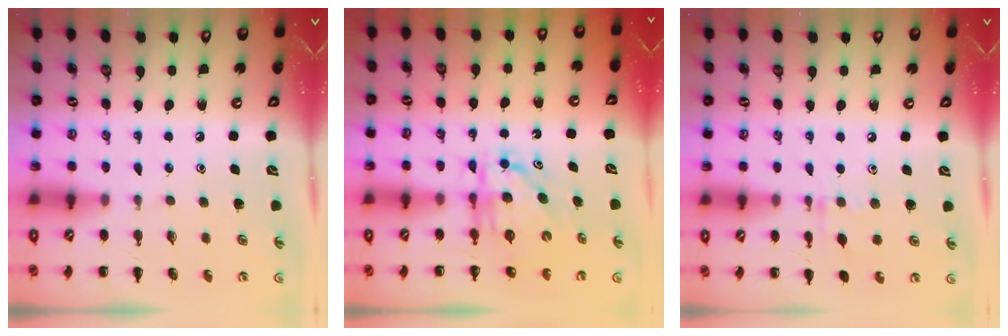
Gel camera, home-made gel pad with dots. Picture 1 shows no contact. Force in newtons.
{"total": 6.4, "press": 6.3, "slide": 0.8}
{"total": 5.8, "press": 5.7, "slide": 1.2}